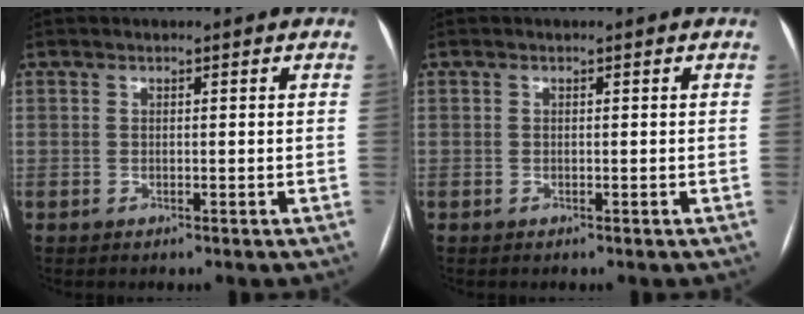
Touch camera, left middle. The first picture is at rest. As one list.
[{"total": 0.0}]